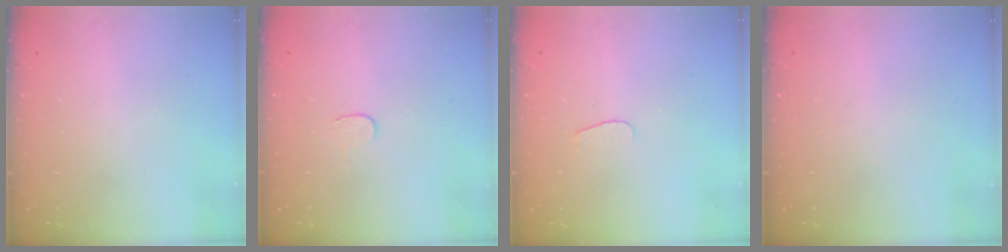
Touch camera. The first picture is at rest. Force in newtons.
{"total": 3.7, "press": 3.7, "slide": 0.4}
{"total": 3.6, "press": 3.5, "slide": 0.4}
{"total": 0.0}